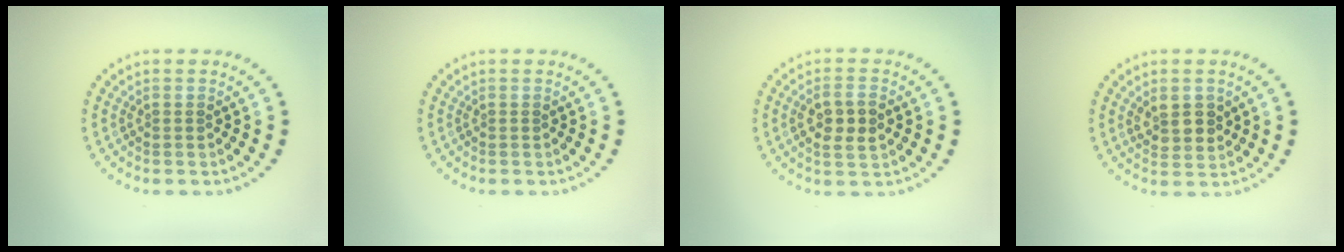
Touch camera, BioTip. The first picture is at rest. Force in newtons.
{"total": 0.0}
{"total": 3.2, "press": 3.1, "slide": 0.6}
{"total": 2.6, "press": 2.5, "slide": 0.8}